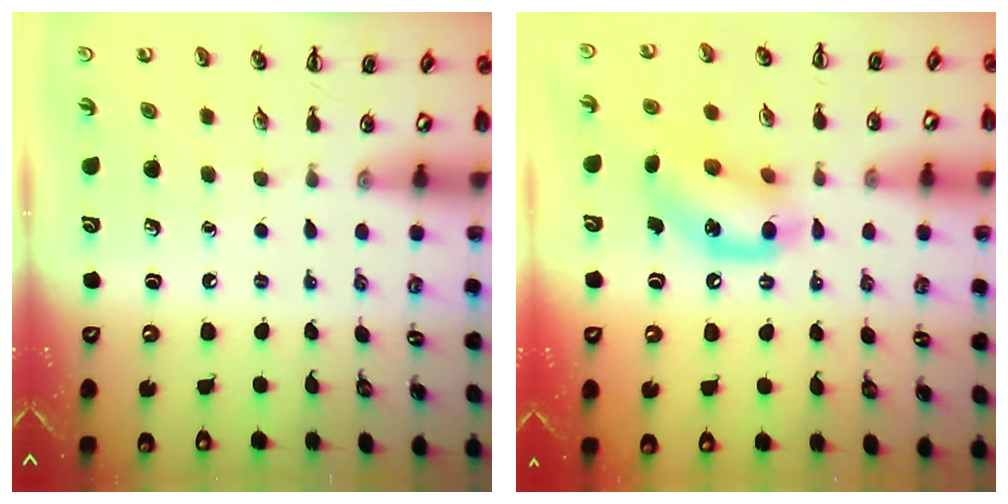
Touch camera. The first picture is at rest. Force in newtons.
{"total": 13.6, "press": 13.3, "slide": 2.7}